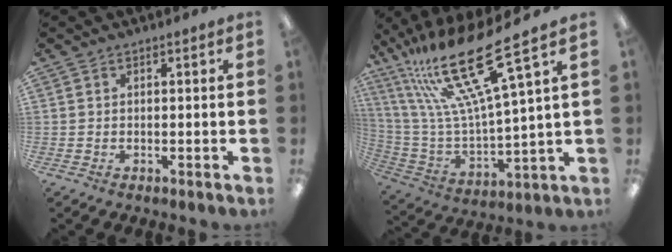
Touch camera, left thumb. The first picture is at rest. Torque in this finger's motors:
{"motor_torque": [0.14, 0.17, 1.41, -1.36, 0.18]}